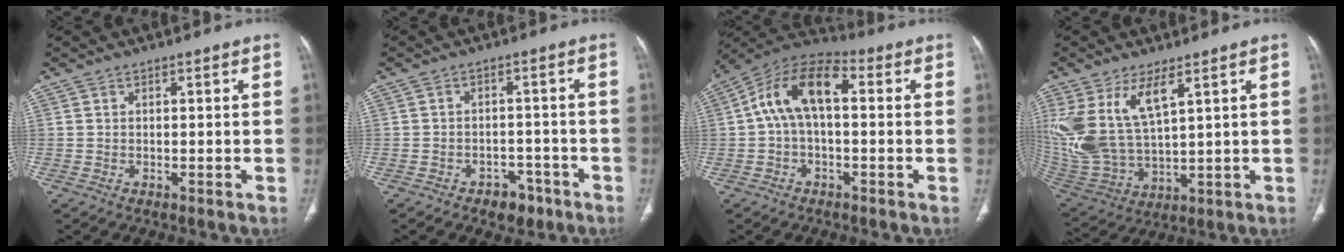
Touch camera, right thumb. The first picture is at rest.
{"total": 5.0, "force": [-3.1, 3.3, 2.1], "torque": [-0.008, 0.023, -0.037]}
{"total": 12.1, "force": [1.1, 6.5, 10.1], "torque": [-0.175, 0.041, 0.008]}
{"total": 16.2, "force": [6.9, 7.7, 12.5], "torque": [-0.267, -0.029, 0.155]}